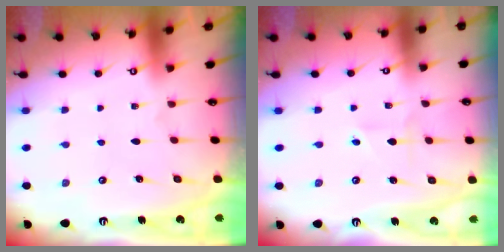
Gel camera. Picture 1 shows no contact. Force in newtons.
{"total": 1.6, "press": 1.3, "slide": 0.9}